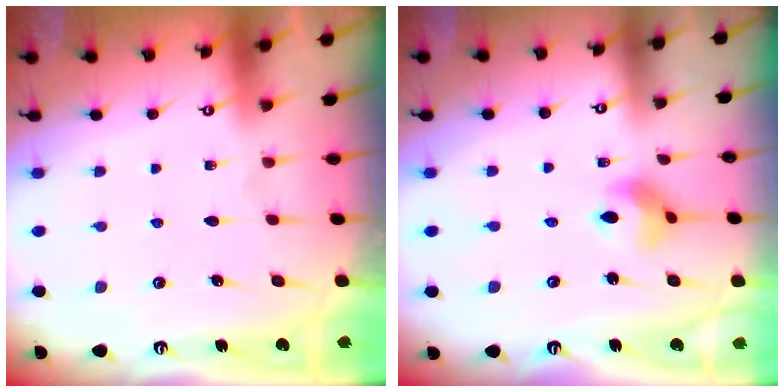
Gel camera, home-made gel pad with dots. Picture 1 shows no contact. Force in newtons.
{"total": 6.1, "press": 6.1, "slide": 0.4}